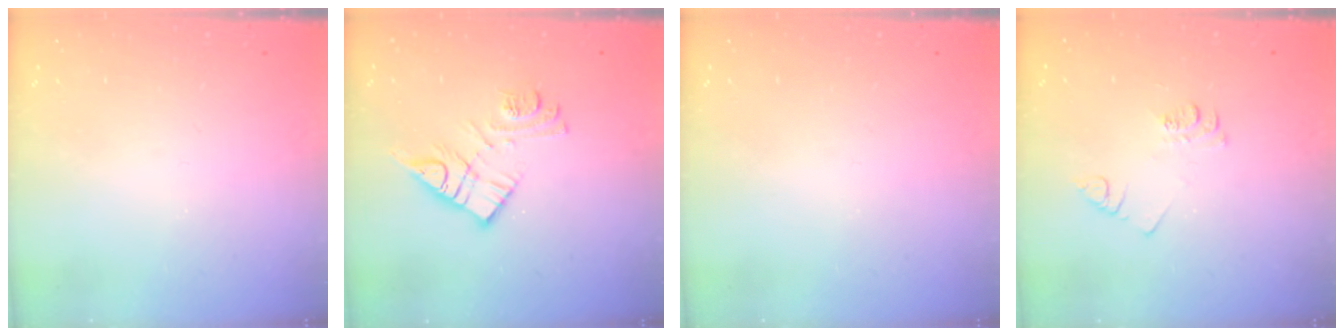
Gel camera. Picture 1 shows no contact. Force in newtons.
{"total": 11.7, "press": 11.7, "slide": 0.9}
{"total": 0.0}
{"total": 5.5, "press": 5.5, "slide": 0.5}